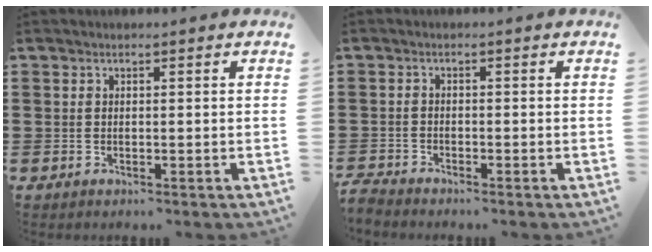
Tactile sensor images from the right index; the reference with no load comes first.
{"total": 1.9, "force": [-1.9, 0.1, 0.0], "torque": [-0.004, 0.001, -0.042]}